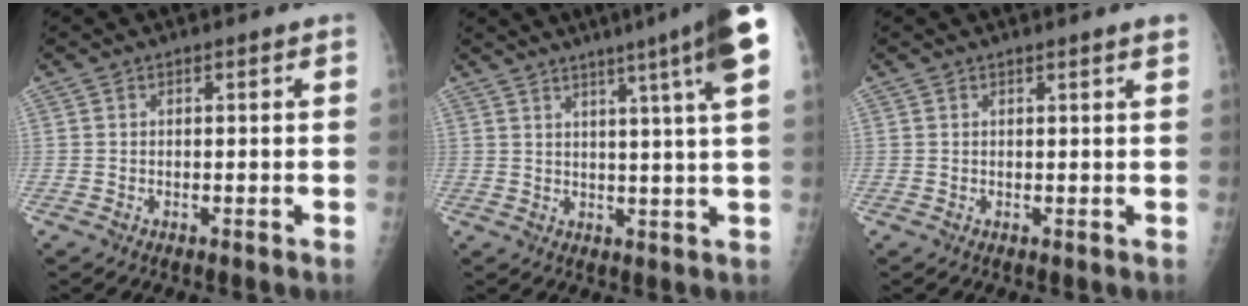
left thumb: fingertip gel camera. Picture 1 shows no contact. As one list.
[{"total": 13.9, "force": [7.6, -0.6, 11.6], "torque": [-0.158, -0.017, 0.085]}, {"total": 1.6, "force": [1.2, -0.3, 1.1], "torque": [-0.011, -0.002, 0.016]}]